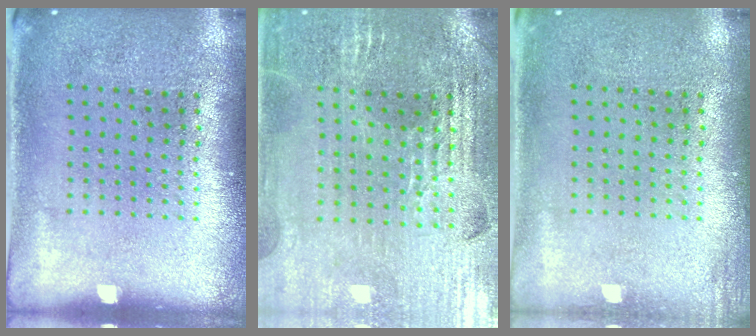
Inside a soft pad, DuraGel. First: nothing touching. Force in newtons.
{"total": 2.9, "press": 2.9, "slide": 0.6}
{"total": 0.9, "press": 0.9, "slide": 0.1}